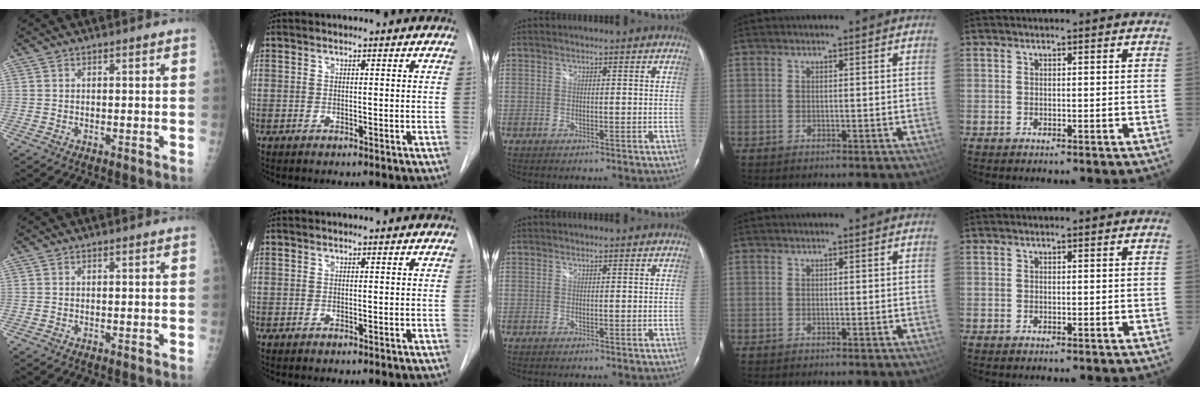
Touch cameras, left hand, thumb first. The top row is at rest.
{"index": {"total": 0.8, "force": [-0.7, -0.1, -0.1], "torque": [0.002, -0.006, -0.011]}}